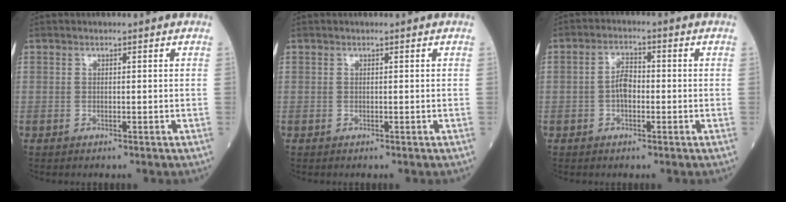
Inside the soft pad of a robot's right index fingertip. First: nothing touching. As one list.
[{"total": 0.0}, {"total": 3.4, "force": [-0.7, 1.8, 2.8], "torque": [-0.053, 0.013, -0.016]}]